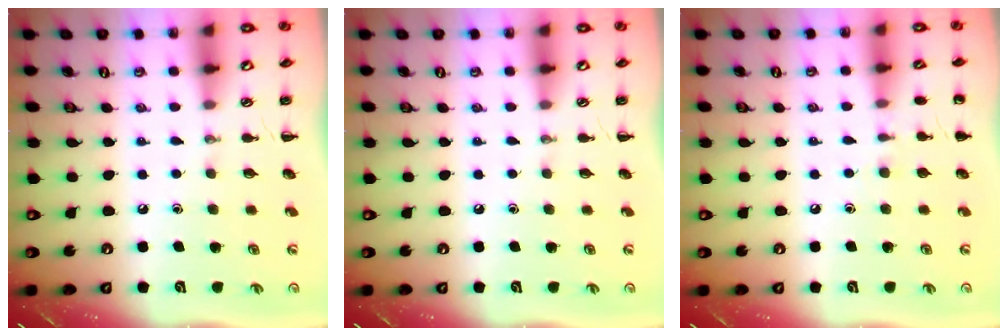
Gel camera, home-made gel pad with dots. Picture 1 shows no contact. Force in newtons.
{"total": 0.0}
{"total": 4.8, "press": 4.5, "slide": 1.5}